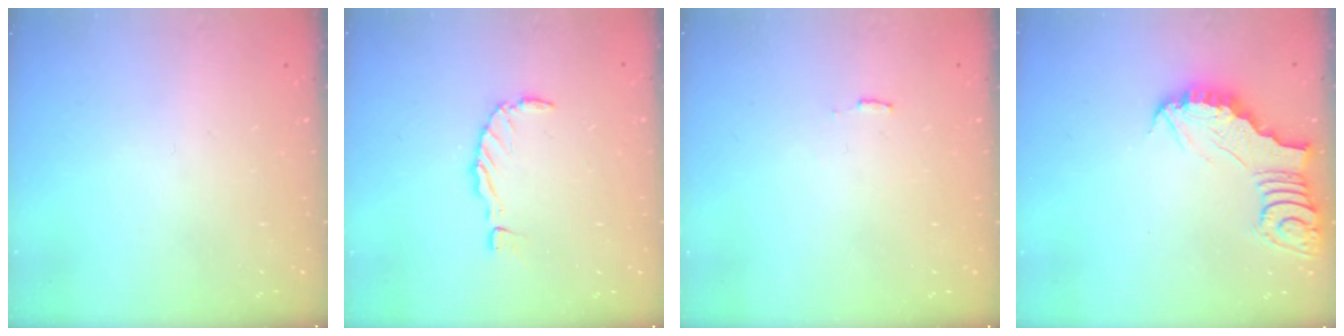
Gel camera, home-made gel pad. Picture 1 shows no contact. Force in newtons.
{"total": 0.0}
{"total": 3.0, "press": 3.0, "slide": 0.2}
{"total": 3.4, "press": 3.3, "slide": 0.5}